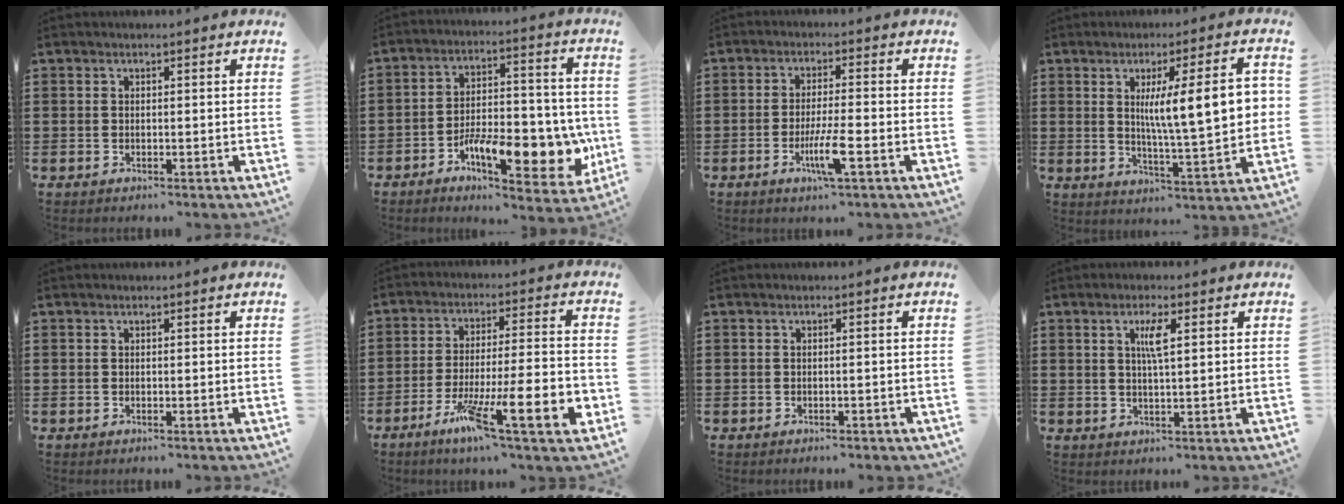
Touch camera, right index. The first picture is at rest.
{"total": 13.5, "force": [-5.2, 5.9, 11.0], "torque": [-0.163, 0.006, -0.082]}
{"total": 6.0, "force": [-2.3, 0.6, 5.5], "torque": [-0.111, -0.018, -0.043]}
{"total": 11.7, "force": [2.2, 2.0, 11.3], "torque": [-0.184, -0.001, 0.029]}
{"total": 0.0}
{"total": 13.7, "force": [-5.9, 1.7, 12.2], "torque": [-0.220, -0.001, -0.098]}
{"total": 0.6, "force": [-0.5, 0.2, 0.2], "torque": [-0.007, -0.002, -0.011]}
{"total": 3.3, "force": [1.1, 0.4, 3.1], "torque": [-0.064, 0.003, 0.016]}